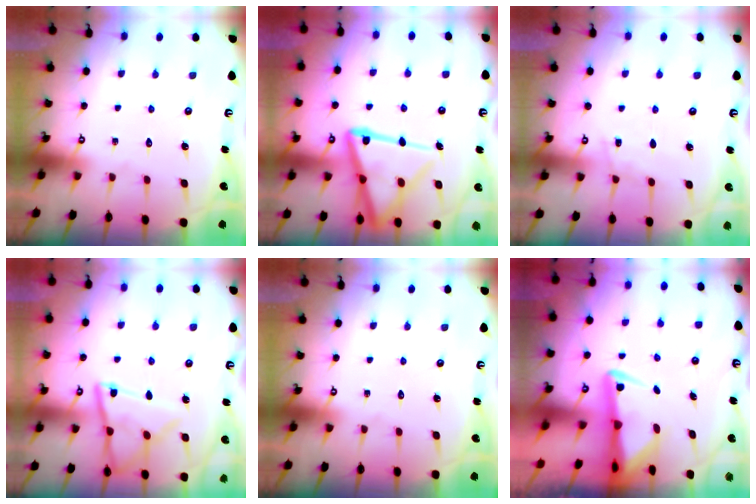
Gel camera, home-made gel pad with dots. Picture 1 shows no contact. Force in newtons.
{"total": 18.2, "press": 18.1, "slide": 1.9}
{"total": 4.6, "press": 4.6, "slide": 0.6}
{"total": 12.1, "press": 12.1, "slide": 1.1}
{"total": 0.0}
{"total": 3.3, "press": 3.2, "slide": 0.7}